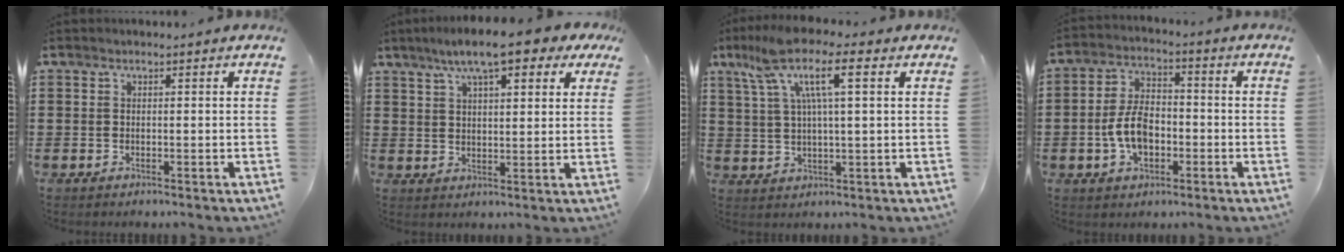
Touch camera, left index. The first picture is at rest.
{"total": 8.8, "force": [6.4, 1.8, 5.9], "torque": [-0.113, -0.005, 0.112]}
{"total": 9.5, "force": [4.1, 2.1, 8.3], "torque": [-0.181, 0.003, 0.064]}
{"total": 7.6, "force": [-2.1, 4.4, 5.8], "torque": [-0.135, 0.003, -0.046]}